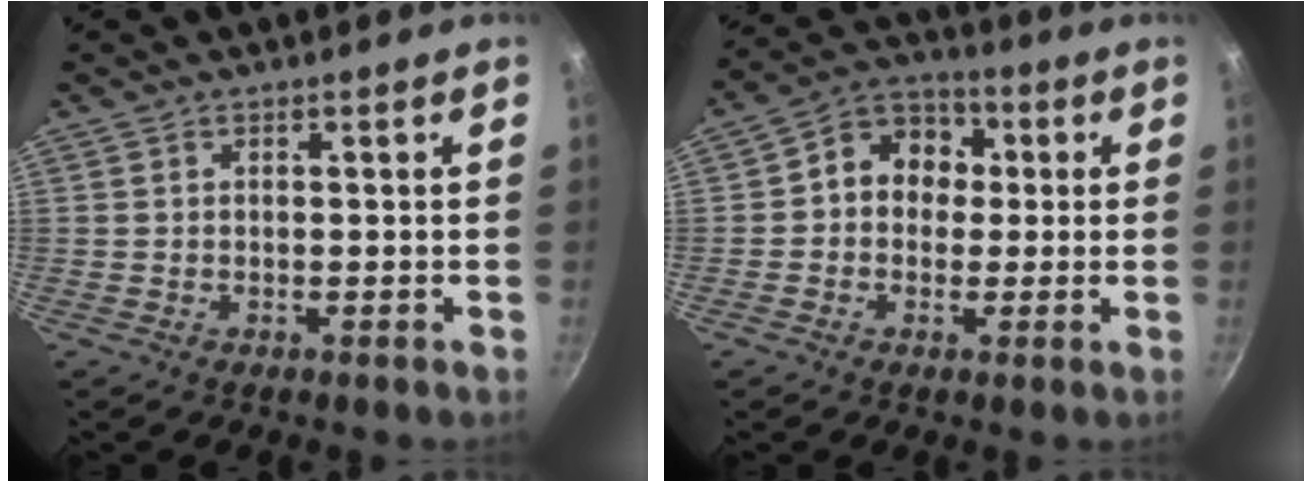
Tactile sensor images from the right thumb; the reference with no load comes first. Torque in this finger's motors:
{"motor_torque": [-0.29, 0.52, 0.05, -0.15, 0.01]}